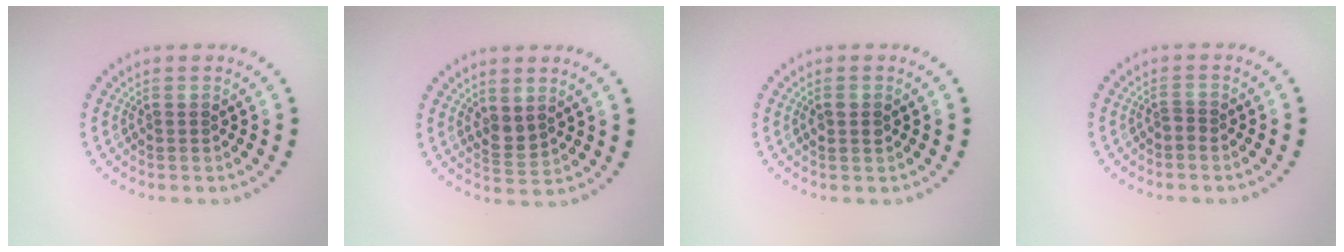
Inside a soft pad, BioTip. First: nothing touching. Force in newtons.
{"total": 1.6, "press": 1.5, "slide": 0.7}
{"total": 1.3, "press": 1.3, "slide": 0.1}
{"total": 0.7, "press": 0.4, "slide": 0.6}